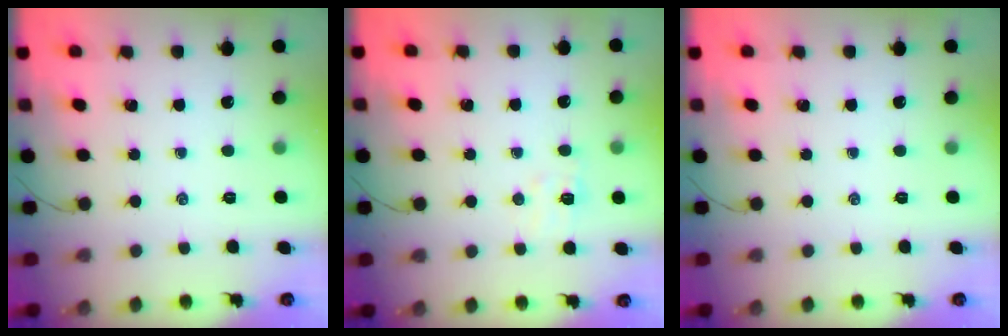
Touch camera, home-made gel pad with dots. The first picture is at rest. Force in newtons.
{"total": 6.5, "press": 6.4, "slide": 1.0}
{"total": 0.0}